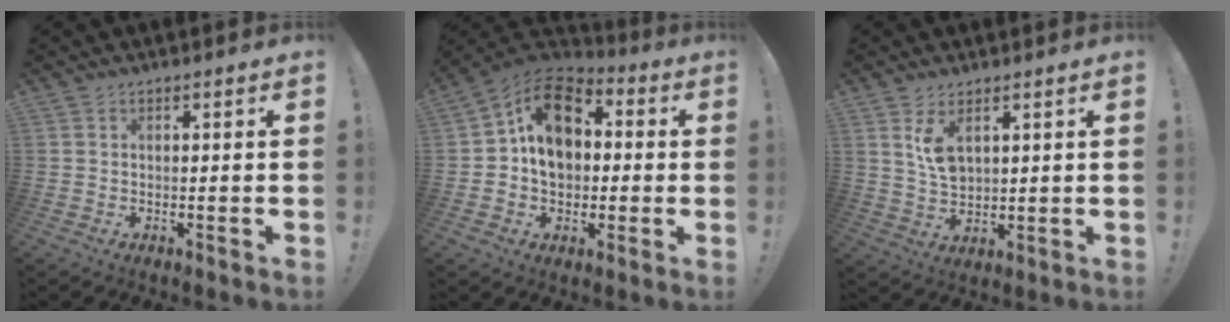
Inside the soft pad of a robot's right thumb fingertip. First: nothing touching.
{"total": 15.8, "force": [2.5, 11.9, 10.1], "torque": [-0.160, 0.010, 0.050]}
{"total": 6.9, "force": [3.8, 3.4, 4.6], "torque": [-0.082, -0.021, 0.070]}